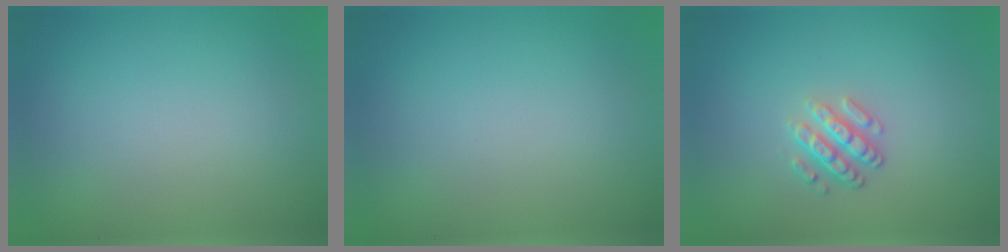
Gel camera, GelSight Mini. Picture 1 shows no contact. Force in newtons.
{"total": 0.0}
{"total": 2.6, "press": 2.4, "slide": 1.1}